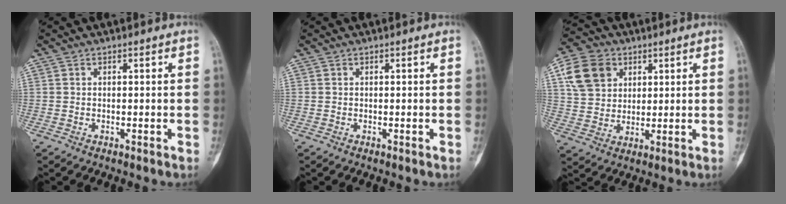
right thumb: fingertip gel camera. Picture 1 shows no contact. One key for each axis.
{"total": 0.0}
{"total": 11.2, "fx": 4.2, "fy": 8.9, "fz": 5.3, "tx": -0.083, "ty": -0.002, "tz": 0.078}